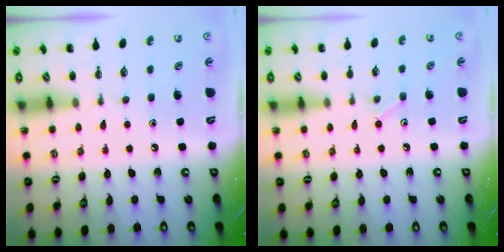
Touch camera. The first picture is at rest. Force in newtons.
{"total": 5.3, "press": 5.1, "slide": 1.6}